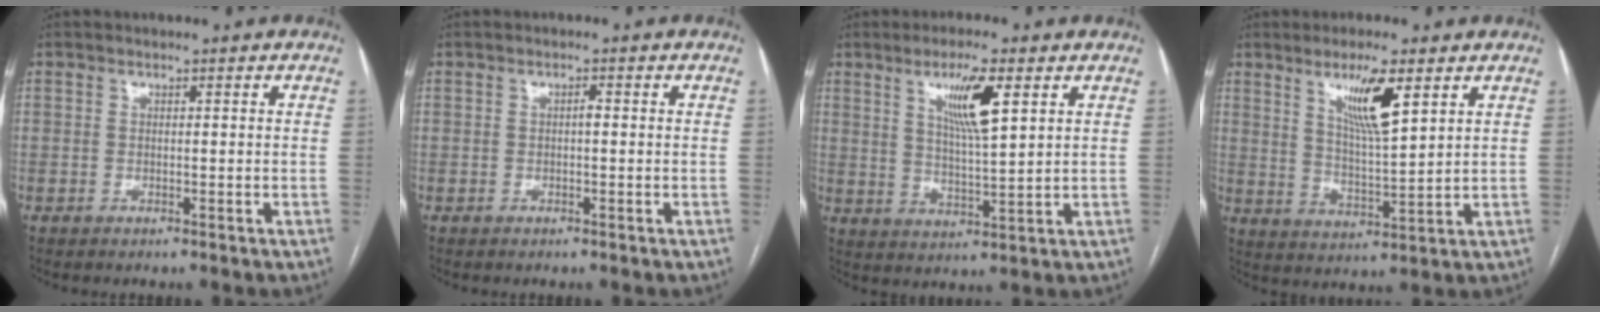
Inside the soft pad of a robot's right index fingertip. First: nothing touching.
{"total": 0.8, "force": [-0.1, 0.2, 0.7], "torque": [-0.011, 0.003, -0.001]}
{"total": 8.0, "force": [3.6, 0.6, 7.1], "torque": [-0.130, -0.005, 0.066]}
{"total": 8.5, "force": [4.4, 0.7, 7.2], "torque": [-0.131, -0.010, 0.083]}